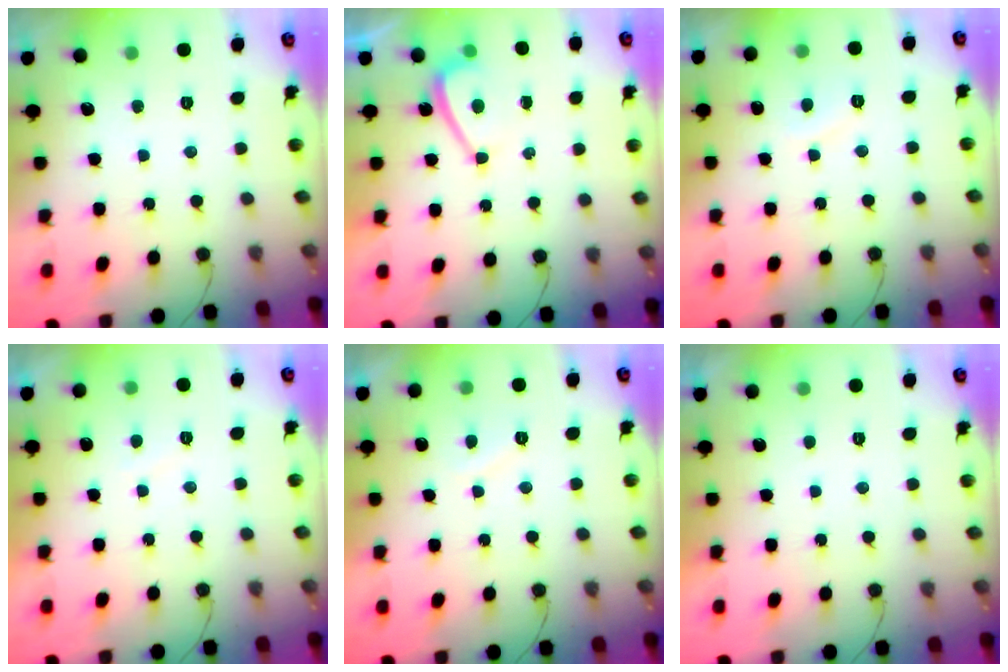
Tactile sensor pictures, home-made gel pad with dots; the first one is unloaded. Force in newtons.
{"total": 4.8, "press": 4.2, "slide": 2.3}
{"total": 2.0, "press": 1.9, "slide": 0.7}
{"total": 0.9, "press": 0.7, "slide": 0.6}
{"total": 1.1, "press": 0.9, "slide": 0.6}
{"total": 2.3, "press": 2.3, "slide": 0.4}